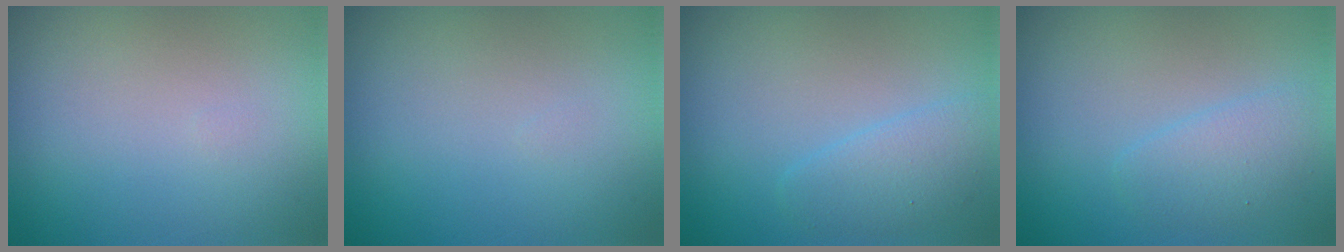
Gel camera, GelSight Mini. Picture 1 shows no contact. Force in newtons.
{"total": 0.0}
{"total": 2.2, "press": 2.2, "slide": 0.2}
{"total": 2.0, "press": 2.0, "slide": 0.1}